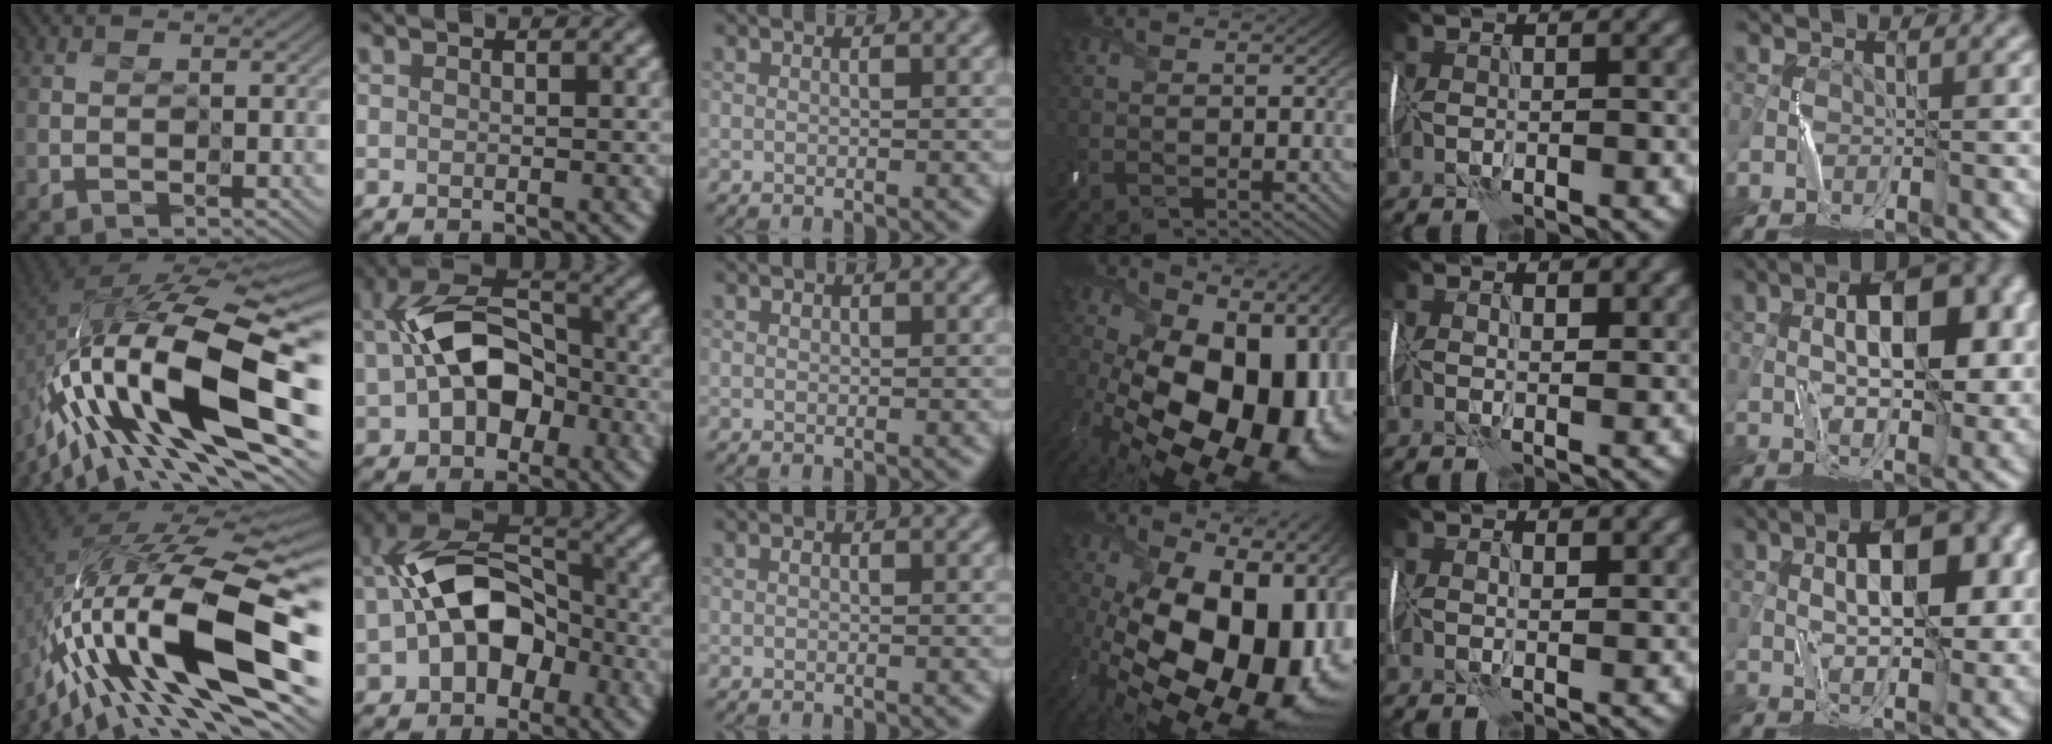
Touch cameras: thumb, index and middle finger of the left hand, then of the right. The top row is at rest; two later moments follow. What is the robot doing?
{"motion": "wrap", "object": "ribbon"}